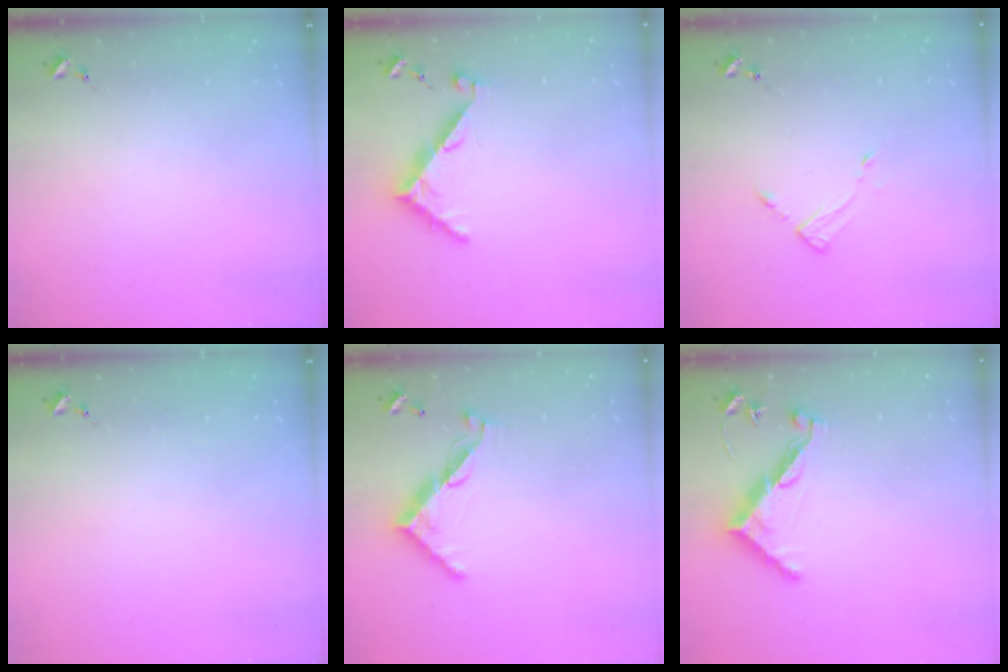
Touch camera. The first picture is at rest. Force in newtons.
{"total": 6.3, "press": 6.3, "slide": 0.5}
{"total": 3.4, "press": 3.4, "slide": 0.4}
{"total": 0.0}
{"total": 11.0, "press": 11.0, "slide": 0.4}
{"total": 10.6, "press": 10.6, "slide": 0.4}